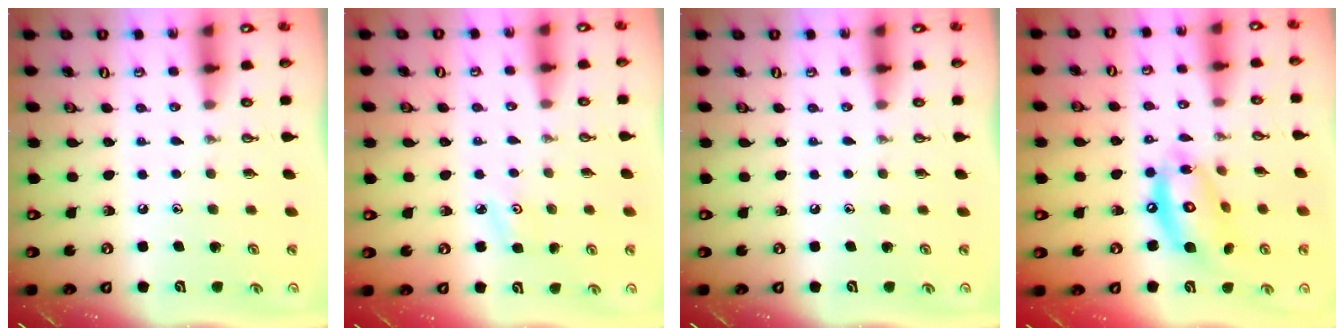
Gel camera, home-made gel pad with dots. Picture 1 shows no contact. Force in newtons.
{"total": 3.0, "press": 3.0, "slide": 0.4}
{"total": 0.0}
{"total": 14.8, "press": 14.7, "slide": 1.3}